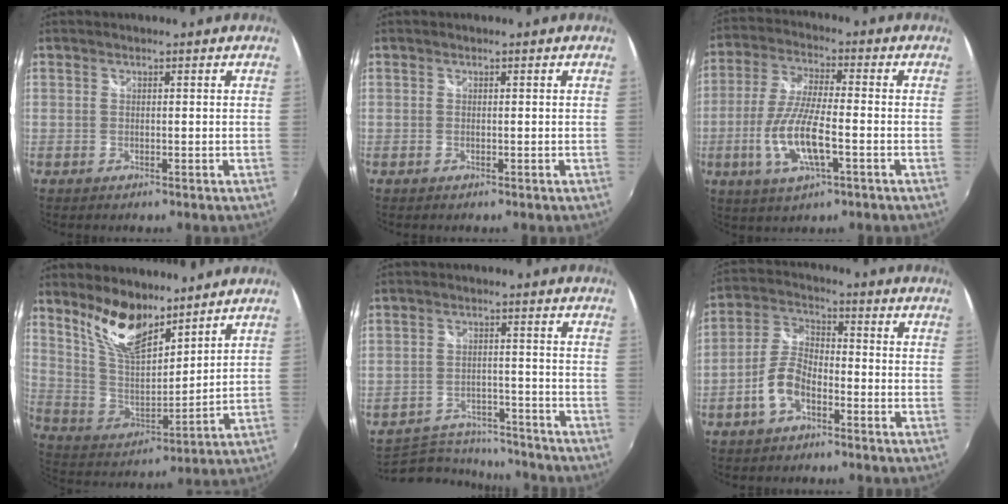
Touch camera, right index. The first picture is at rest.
{"total": 0.0}
{"total": 11.7, "force": [-3.6, 3.2, 10.7], "torque": [-0.223, -0.009, -0.070]}
{"total": 13.4, "force": [9.7, 5.1, 7.7], "torque": [-0.152, -0.001, 0.194]}
{"total": 10.8, "force": [-9.7, 4.4, 1.8], "torque": [-0.054, 0.018, -0.139]}
{"total": 7.5, "force": [-3.8, 3.8, 5.2], "torque": [-0.118, 0.016, -0.072]}